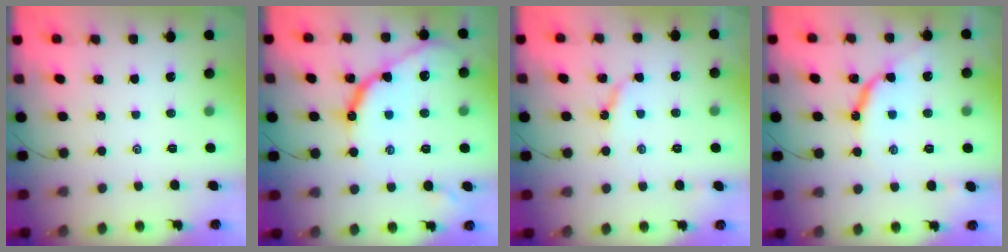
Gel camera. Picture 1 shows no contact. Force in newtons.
{"total": 13.8, "press": 13.8, "slide": 1.3}
{"total": 4.5, "press": 4.5, "slide": 0.2}
{"total": 9.3, "press": 9.3, "slide": 0.9}